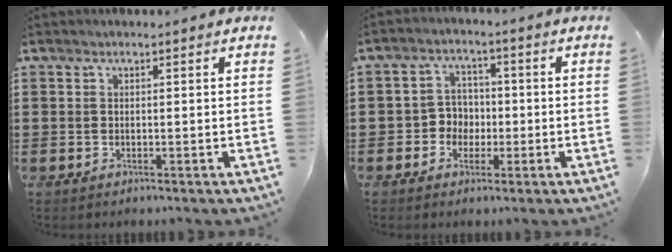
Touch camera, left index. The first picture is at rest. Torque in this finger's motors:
{"motor_torque": [0.44, 0.44, 0.15, 0.02]}